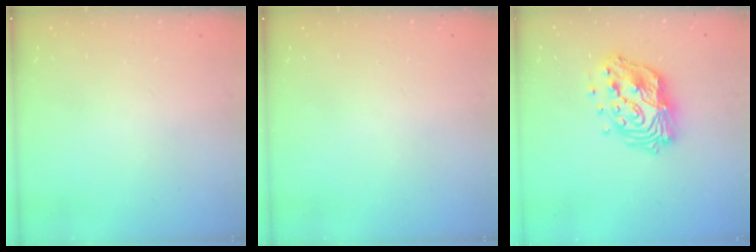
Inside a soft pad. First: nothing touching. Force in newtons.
{"total": 0.0}
{"total": 15.9, "press": 15.9, "slide": 1.1}